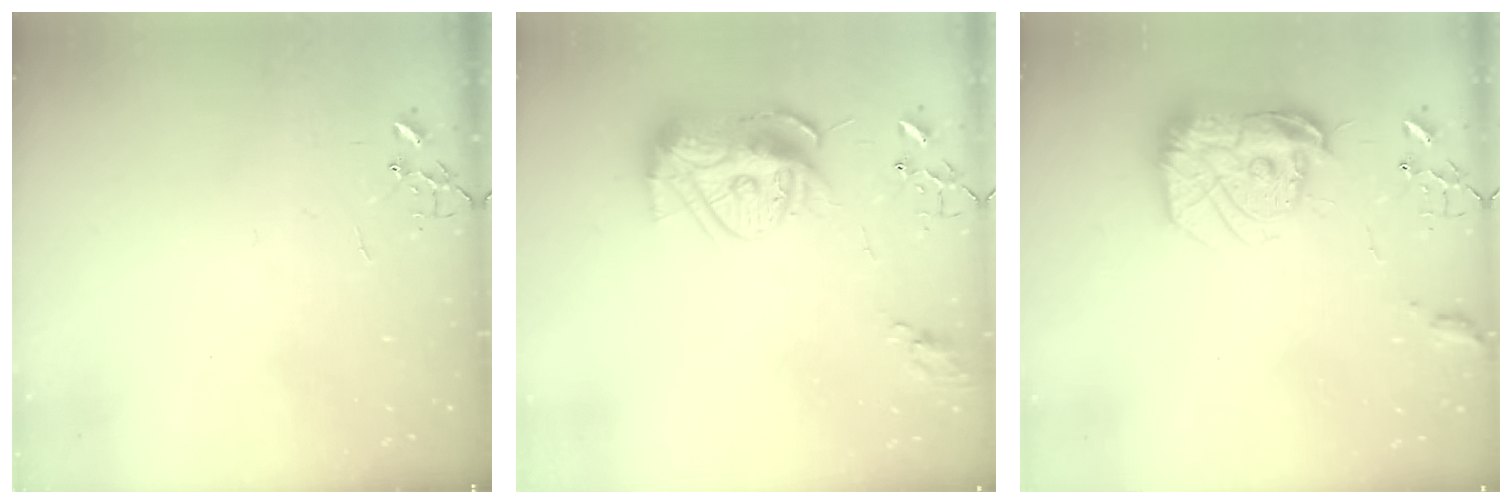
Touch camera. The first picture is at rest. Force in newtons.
{"total": 13.5, "press": 13.4, "slide": 1.1}
{"total": 17.7, "press": 17.6, "slide": 1.4}